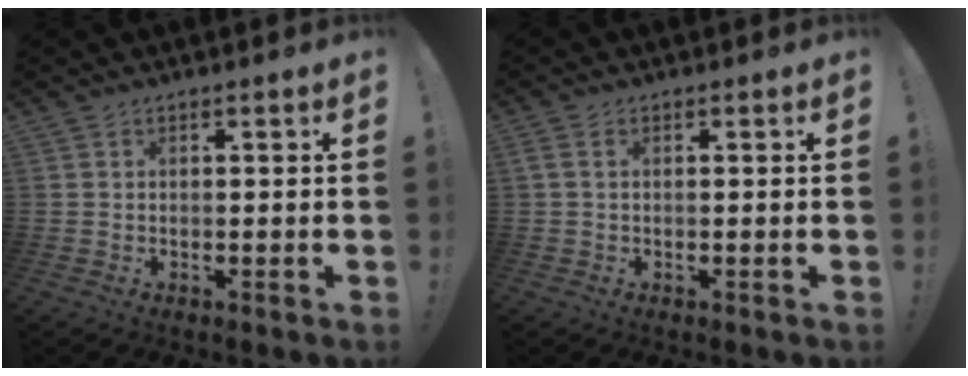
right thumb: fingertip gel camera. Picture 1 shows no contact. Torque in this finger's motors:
{"motor_torque": [0.03, -0.09, 0.21, -0.20, 0.05]}